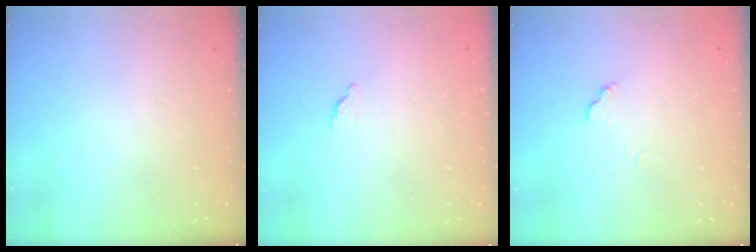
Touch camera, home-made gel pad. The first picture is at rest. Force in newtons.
{"total": 1.7, "press": 1.7, "slide": 0.1}
{"total": 4.5, "press": 4.5, "slide": 0.2}